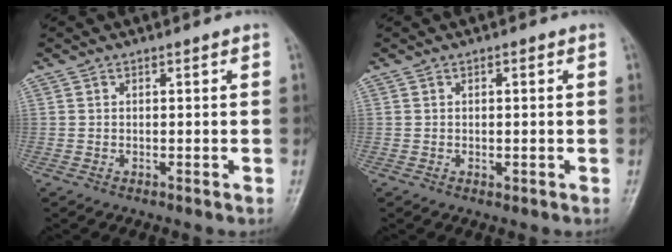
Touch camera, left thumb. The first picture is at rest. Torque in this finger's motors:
{"motor_torque": [-0.12, -0.05, 0.06, 0.07, 0.01]}